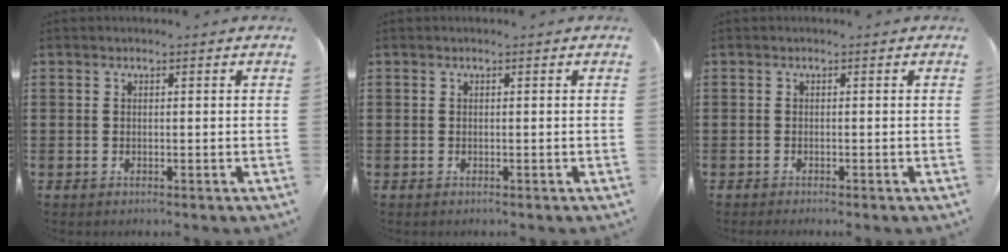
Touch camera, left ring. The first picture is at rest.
{"total": 0.0}
{"total": 0.6, "force": [-0.5, 0.0, 0.3], "torque": [-0.005, -0.003, -0.010]}